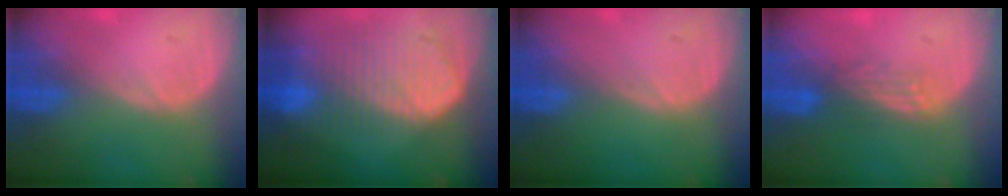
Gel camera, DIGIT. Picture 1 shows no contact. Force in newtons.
{"total": 10.3, "press": 8.8, "slide": 5.2}
{"total": 0.0}
{"total": 2.9, "press": 2.7, "slide": 1.1}